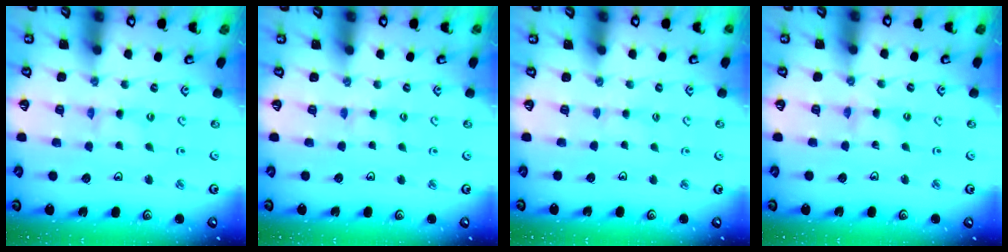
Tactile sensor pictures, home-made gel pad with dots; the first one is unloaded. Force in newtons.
{"total": 2.3, "press": 2.3, "slide": 0.4}
{"total": 1.8, "press": 1.8, "slide": 0.3}
{"total": 1.6, "press": 1.6, "slide": 0.3}